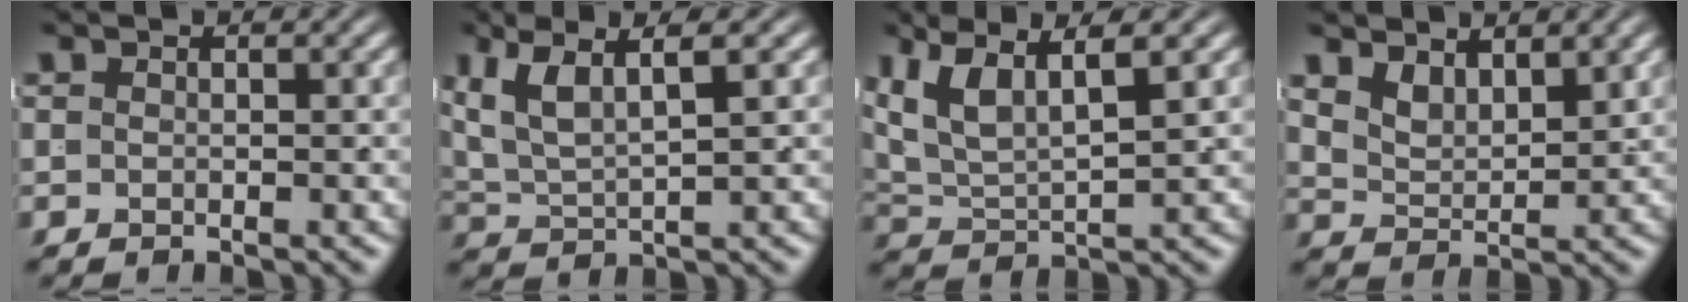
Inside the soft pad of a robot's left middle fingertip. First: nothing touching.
{"total": 6.4, "force": [2.4, 3.8, 4.6], "torque": [-0.095, 0.000, 0.044]}
{"total": 8.0, "force": [2.9, 5.3, 5.2], "torque": [-0.121, -0.004, 0.049]}
{"total": 3.4, "force": [2.2, 1.9, 1.8], "torque": [-0.039, -0.012, 0.038]}